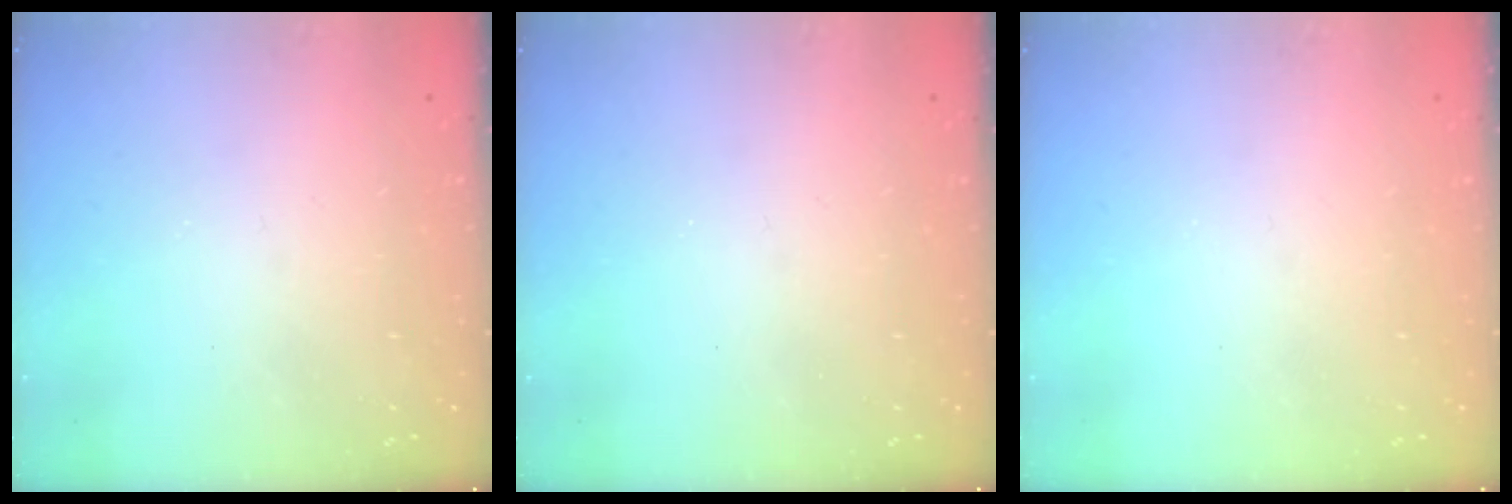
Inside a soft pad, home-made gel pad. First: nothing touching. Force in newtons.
{"total": 0.0}
{"total": 0.0}